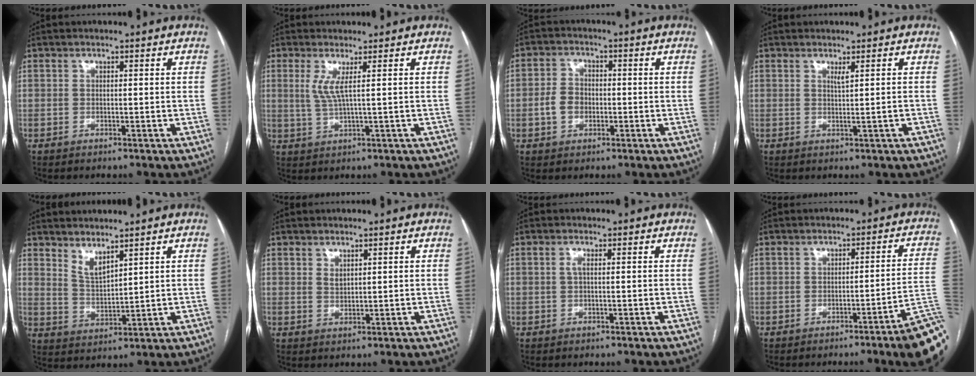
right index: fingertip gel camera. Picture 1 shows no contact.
{"total": 3.4, "force": [1.1, -0.3, 3.2], "torque": [-0.073, -0.001, 0.027]}
{"total": 4.7, "force": [-0.9, 3.6, 2.8], "torque": [-0.060, 0.014, -0.014]}
{"total": 1.4, "force": [0.5, -0.5, 1.2], "torque": [-0.025, -0.004, 0.012]}
{"total": 3.9, "force": [3.2, 0.7, 2.1], "torque": [-0.043, -0.015, 0.073]}
{"total": 1.2, "force": [0.8, 0.6, 0.7], "torque": [-0.010, -0.004, 0.022]}
{"total": 1.0, "force": [0.0, 0.1, 1.0], "torque": [-0.021, 0.000, 0.002]}
{"total": 11.3, "force": [-6.3, -0.8, 9.3], "torque": [-0.048, 0.022, -0.081]}